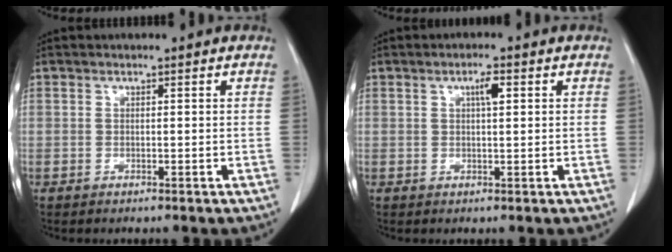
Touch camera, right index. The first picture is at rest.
{"total": 2.4, "force": [0.9, 0.4, 2.2], "torque": [-0.039, 0.003, 0.014]}